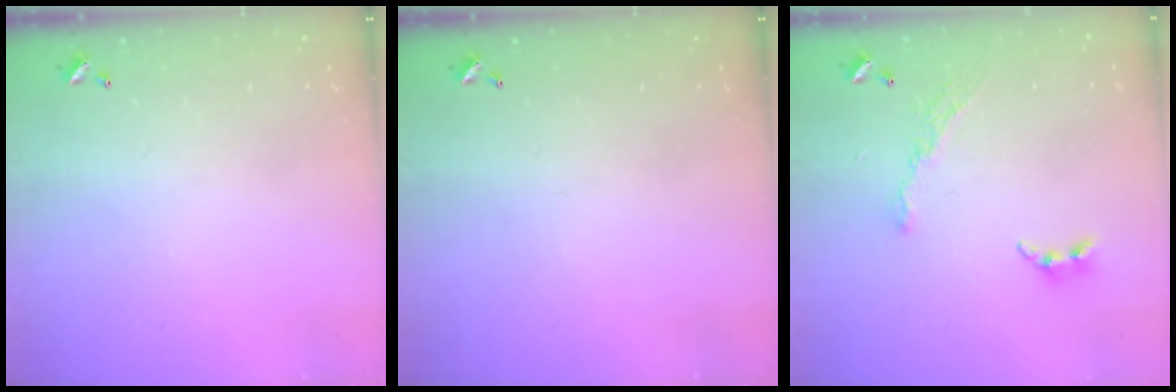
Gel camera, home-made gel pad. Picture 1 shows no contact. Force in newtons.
{"total": 0.0}
{"total": 8.2, "press": 8.2, "slide": 0.9}